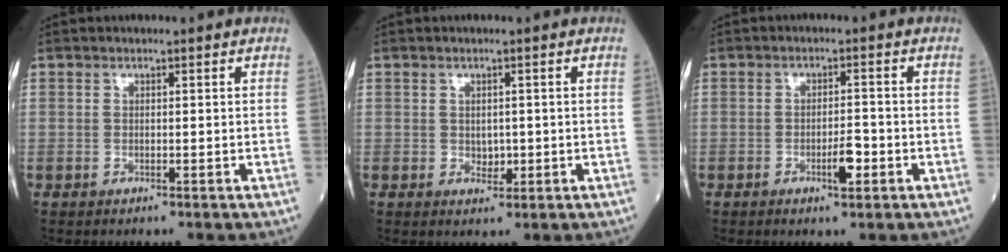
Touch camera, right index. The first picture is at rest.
{"total": 1.7, "force": [-0.1, 1.3, 1.1], "torque": [-0.015, 0.000, 0.003]}
{"total": 3.3, "force": [-1.4, 0.7, 2.8], "torque": [-0.046, 0.001, -0.021]}